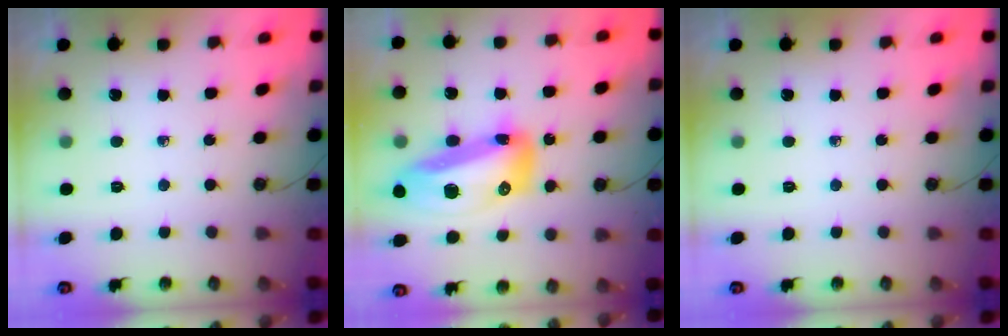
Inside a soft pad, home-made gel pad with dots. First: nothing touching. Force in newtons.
{"total": 21.0, "press": 20.9, "slide": 2.5}
{"total": 0.0}